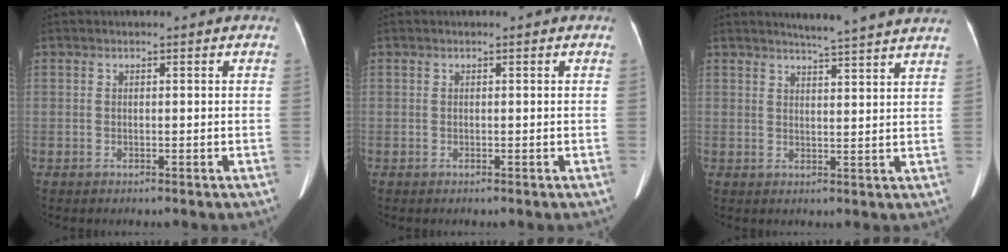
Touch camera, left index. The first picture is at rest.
{"total": 0.0}
{"total": 10.0, "force": [9.3, -0.8, 3.6], "torque": [-0.054, -0.005, 0.104]}